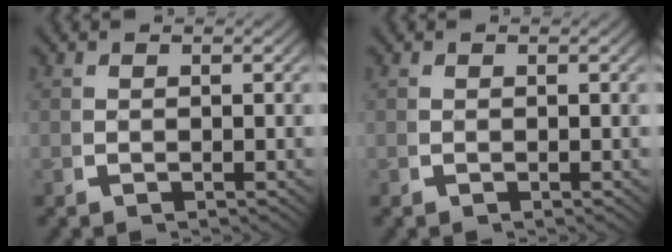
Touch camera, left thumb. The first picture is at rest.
{"total": 0.0}